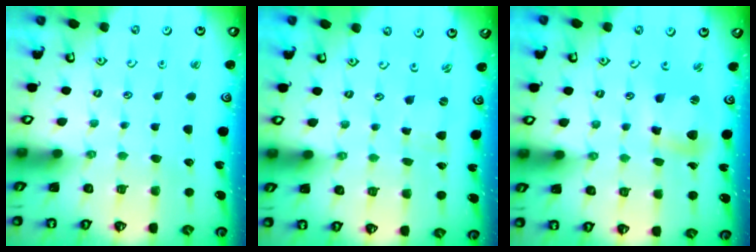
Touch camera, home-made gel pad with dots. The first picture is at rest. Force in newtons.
{"total": 0.0}
{"total": 9.0, "press": 9.0, "slide": 1.0}